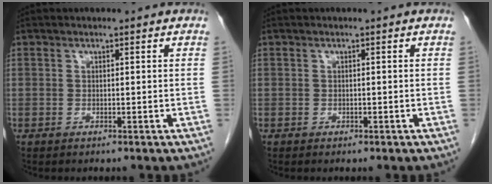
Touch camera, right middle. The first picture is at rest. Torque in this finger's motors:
{"motor_torque": [0.46, -0.04, 0.09, 0.02]}